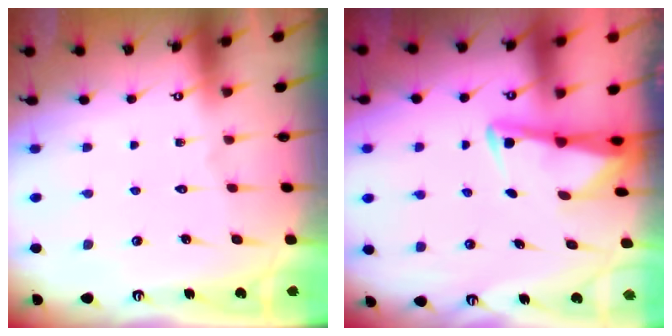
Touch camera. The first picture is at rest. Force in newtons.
{"total": 2.9, "press": 2.9, "slide": 0.4}